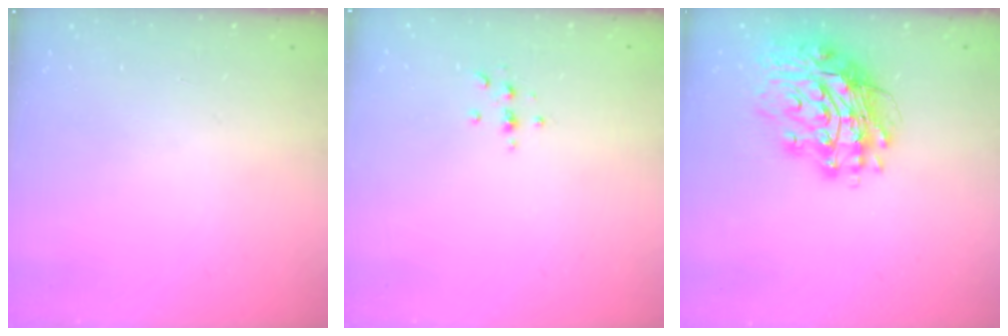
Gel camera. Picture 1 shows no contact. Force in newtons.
{"total": 2.3, "press": 2.3, "slide": 0.2}
{"total": 16.0, "press": 15.9, "slide": 2.1}